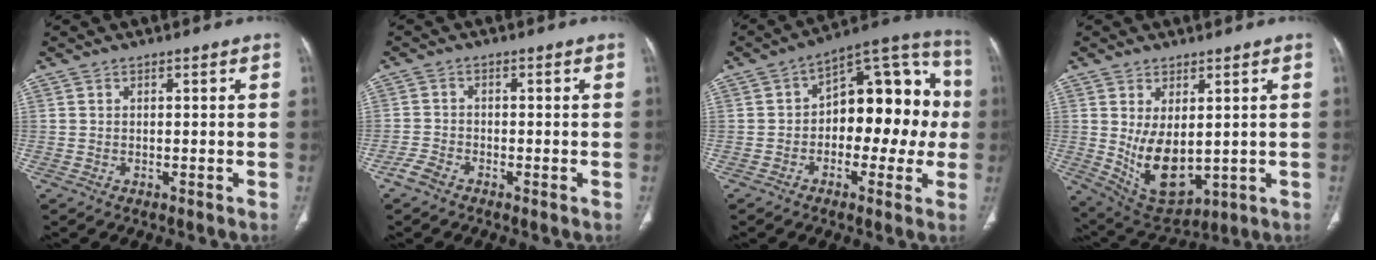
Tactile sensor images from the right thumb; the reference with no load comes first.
{"total": 2.6, "force": [-1.9, 1.1, 1.5], "torque": [-0.035, 0.003, -0.040]}
{"total": 18.2, "force": [-0.3, 10.4, 14.9], "torque": [-0.145, 0.055, -0.014]}
{"total": 11.2, "force": [0.4, 6.3, 9.3], "torque": [-0.144, -0.018, 0.038]}